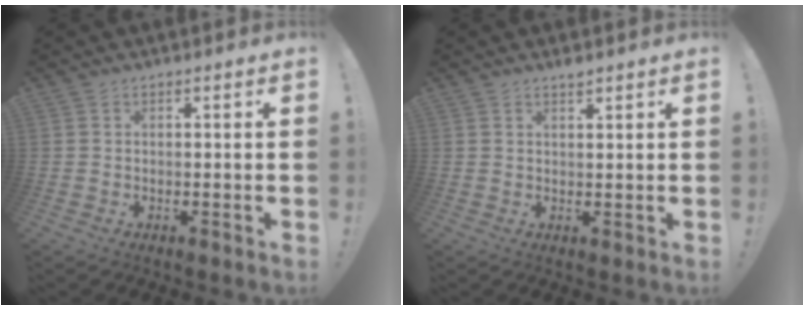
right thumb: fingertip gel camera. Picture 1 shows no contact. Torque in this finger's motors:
{"motor_torque": [0.16, -0.26, 0.24, -0.23, 0.08]}